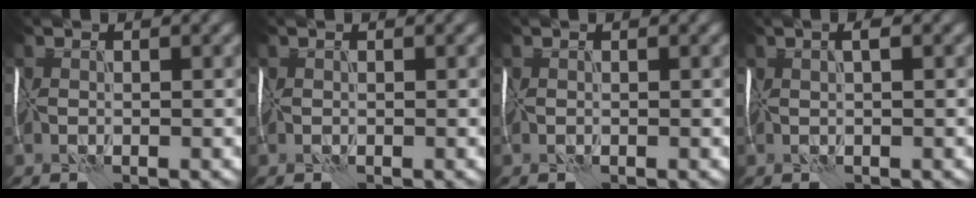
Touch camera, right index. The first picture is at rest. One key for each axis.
{"total": 0.0}
{"total": 0.0}
{"total": 1.0, "fx": 0.5, "fy": -0.1, "fz": 0.8, "tx": -0.019, "ty": 0.002, "tz": 0.006}